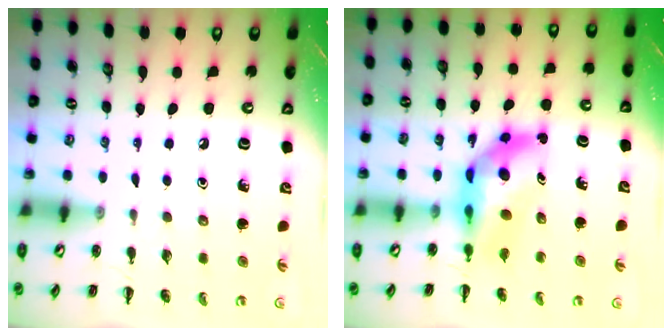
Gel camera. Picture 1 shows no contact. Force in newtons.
{"total": 7.1, "press": 6.7, "slide": 2.3}